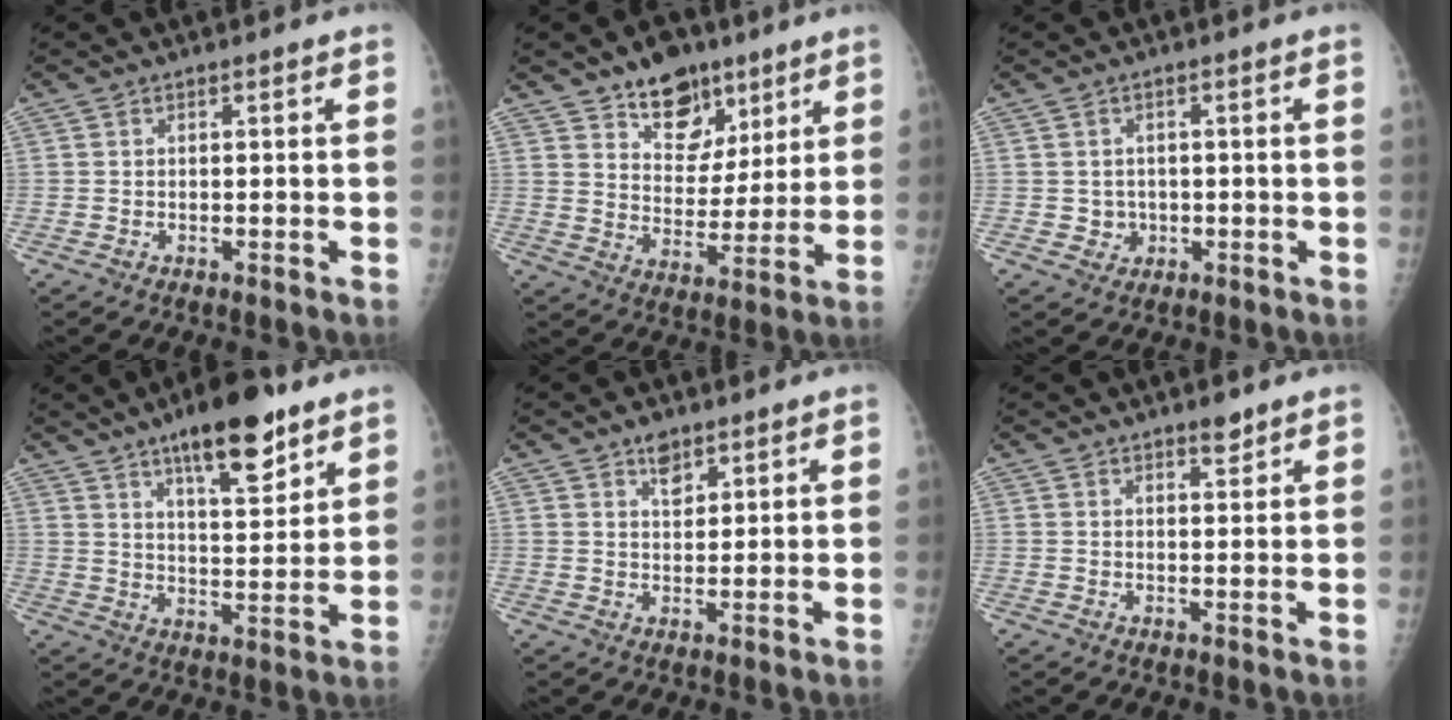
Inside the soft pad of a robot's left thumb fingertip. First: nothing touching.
{"total": 12.2, "force": [8.1, 7.6, 5.0], "torque": [-0.038, -0.047, 0.132]}
{"total": 2.7, "force": [-0.3, 2.6, 0.6], "torque": [0.005, 0.005, 0.000]}
{"total": 14.2, "force": [9.0, 4.7, 10.0], "torque": [-0.126, -0.048, 0.139]}
{"total": 3.7, "force": [2.5, 2.0, 1.8], "torque": [-0.015, -0.017, 0.042]}
{"total": 2.5, "force": [2.0, 0.9, 1.3], "torque": [-0.012, -0.013, 0.030]}